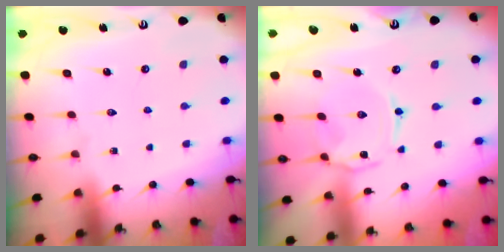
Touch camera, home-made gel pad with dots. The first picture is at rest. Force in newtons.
{"total": 2.1, "press": 2.0, "slide": 0.4}